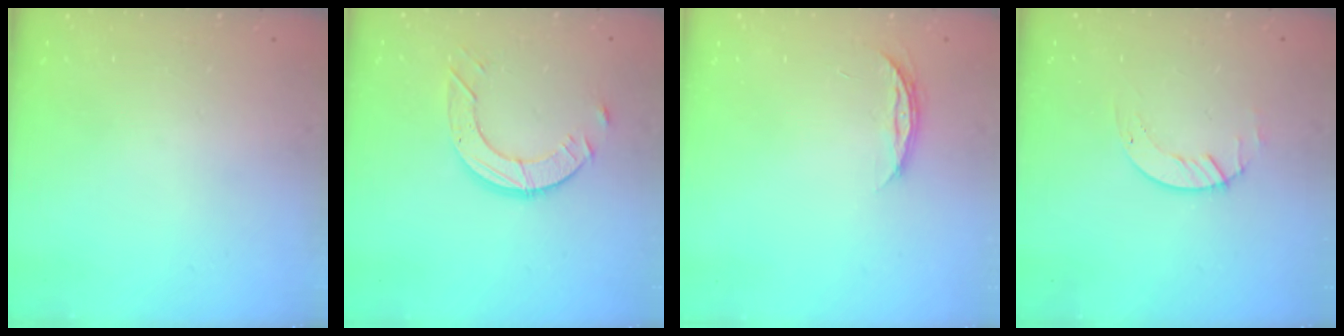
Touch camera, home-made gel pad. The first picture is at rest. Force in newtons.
{"total": 8.4, "press": 8.4, "slide": 0.5}
{"total": 4.2, "press": 4.1, "slide": 0.5}
{"total": 2.0, "press": 2.0, "slide": 0.2}